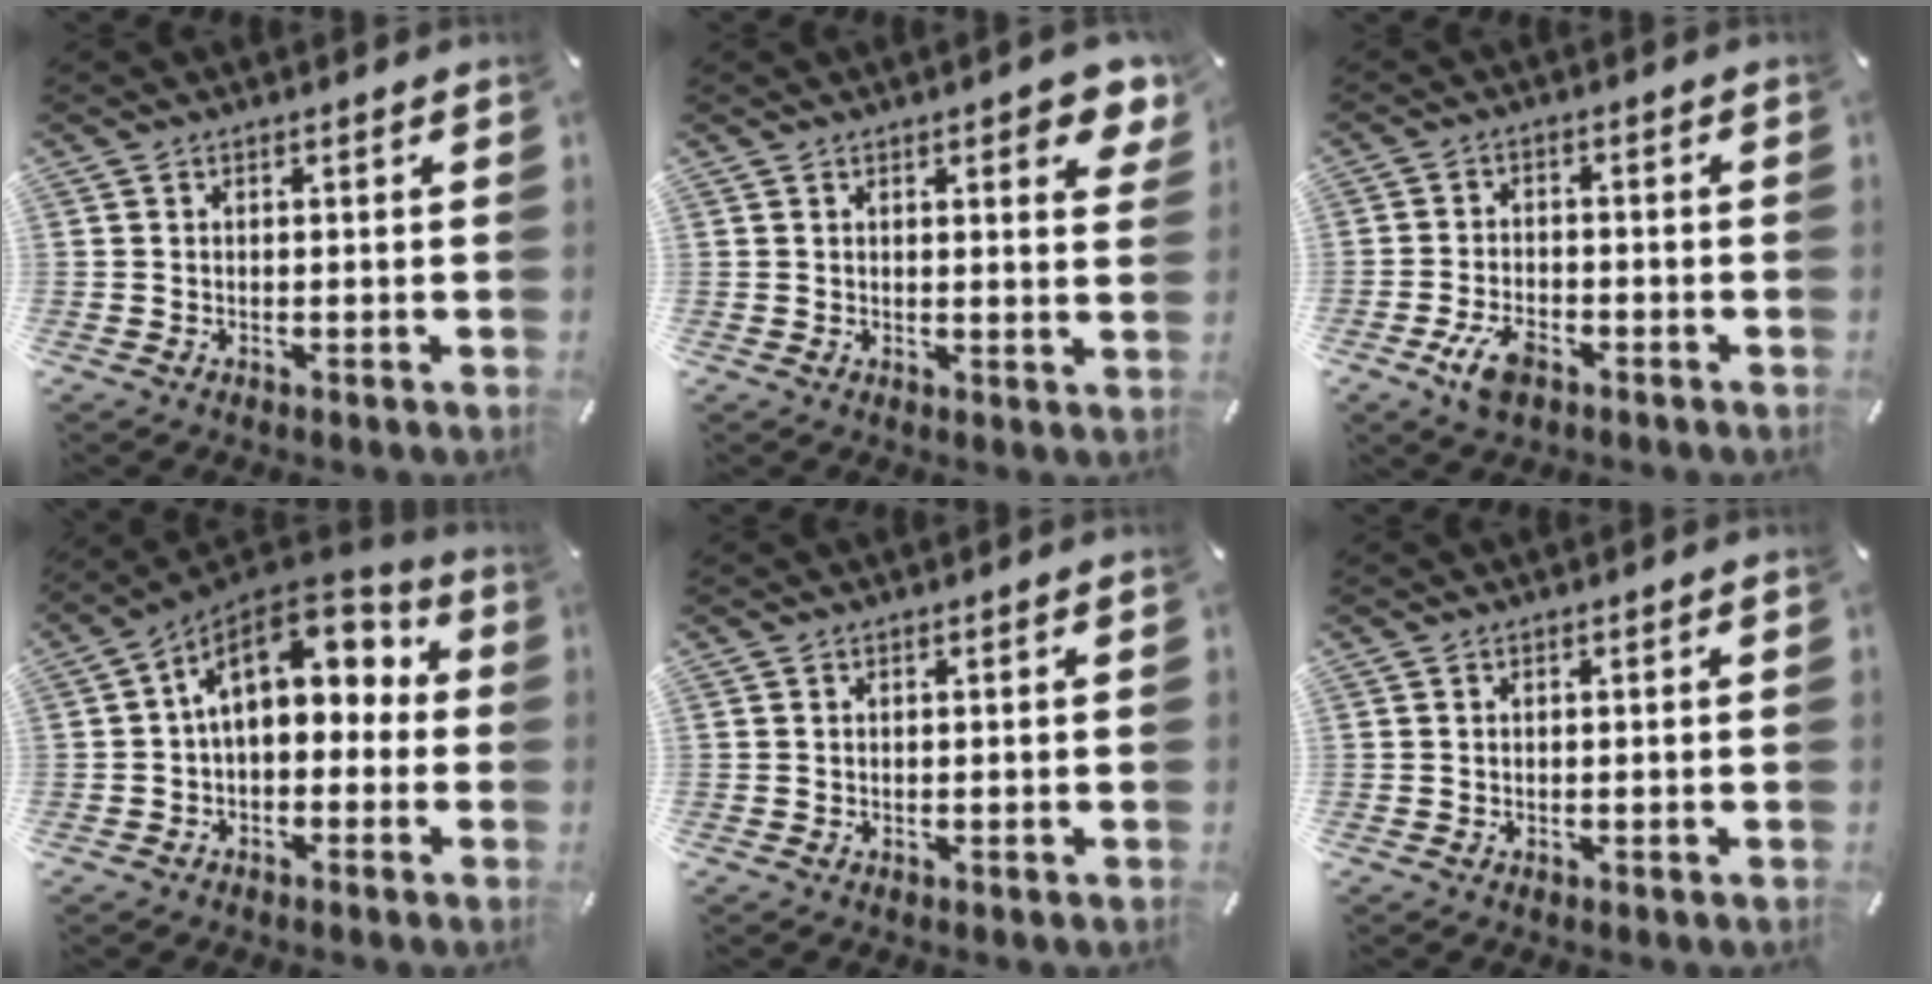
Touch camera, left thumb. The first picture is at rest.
{"total": 5.0, "force": [3.0, 1.6, 3.6], "torque": [-0.046, -0.017, 0.047]}
{"total": 6.7, "force": [-3.5, 3.6, 4.5], "torque": [-0.101, 0.012, -0.067]}
{"total": 12.9, "force": [4.5, 8.2, 8.9], "torque": [-0.149, -0.022, 0.083]}
{"total": 0.0}
{"total": 0.0}